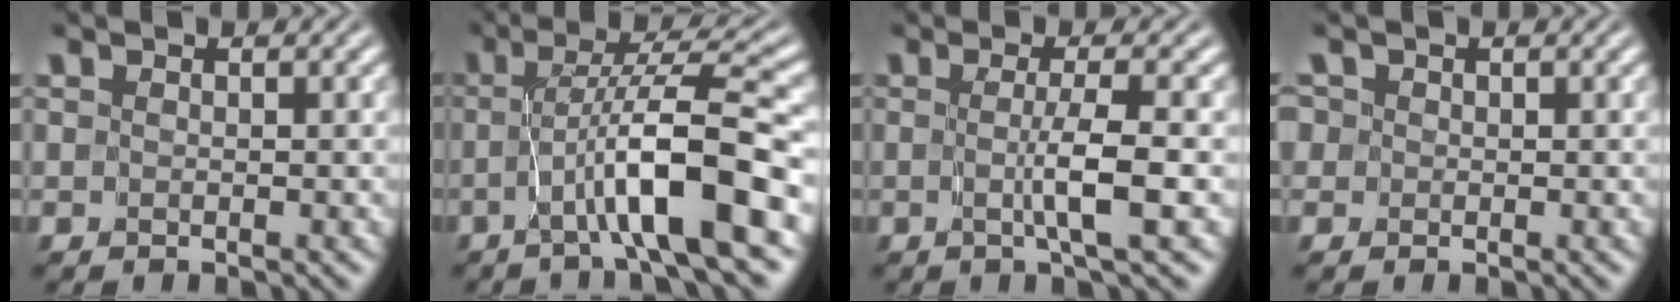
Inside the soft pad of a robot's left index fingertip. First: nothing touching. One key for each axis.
{"total": 8.1, "fx": -2.0, "fy": 0.9, "fz": 7.8, "tx": -0.120, "ty": 0.013, "tz": -0.038}
{"total": 3.4, "fx": -0.4, "fy": 0.1, "fz": 3.4, "tx": -0.056, "ty": -0.008, "tz": -0.007}
{"total": 1.4, "fx": 0.5, "fy": 1.3, "fz": 0.2, "tx": 0.006, "ty": 0.007, "tz": -0.008}